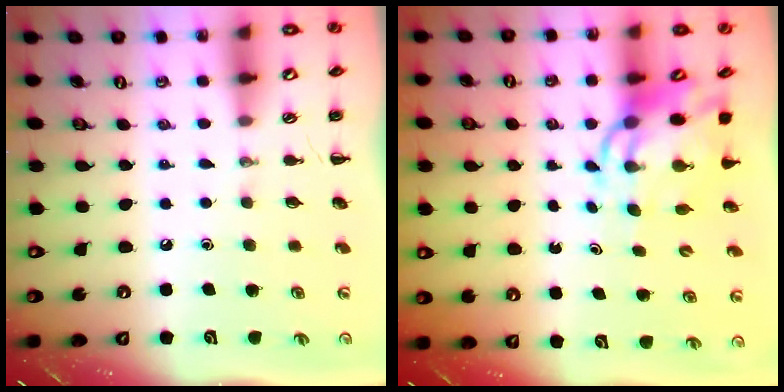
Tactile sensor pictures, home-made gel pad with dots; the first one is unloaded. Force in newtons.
{"total": 9.3, "press": 9.0, "slide": 2.2}